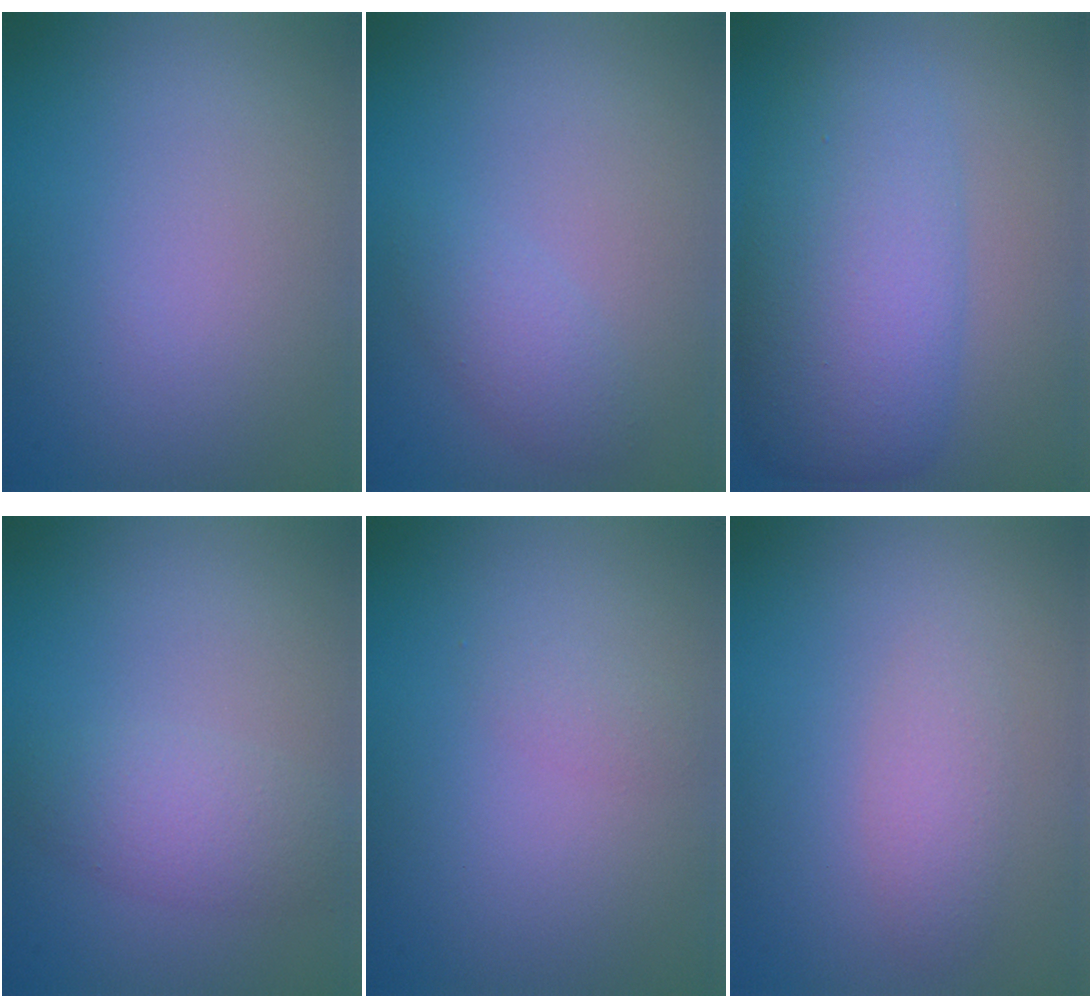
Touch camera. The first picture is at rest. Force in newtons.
{"total": 1.7, "press": 1.7, "slide": 0.1}
{"total": 8.1, "press": 8.1, "slide": 0.1}
{"total": 2.4, "press": 2.4, "slide": 0.1}
{"total": 0.8, "press": 0.8, "slide": 0.0}
{"total": 1.7, "press": 1.7, "slide": 0.1}